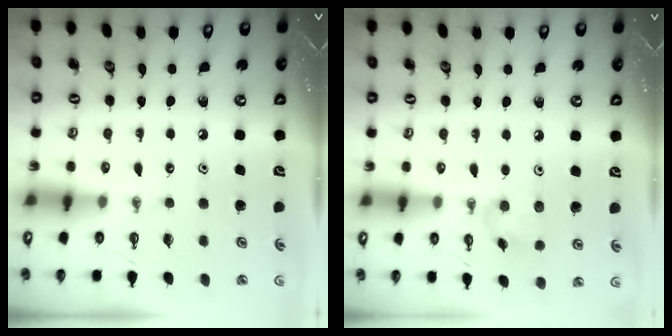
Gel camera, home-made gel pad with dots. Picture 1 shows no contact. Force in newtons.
{"total": 5.2, "press": 5.0, "slide": 1.2}